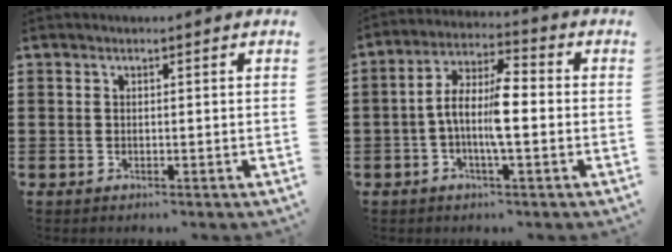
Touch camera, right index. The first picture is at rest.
{"total": 8.1, "force": [-1.3, 2.3, 7.6], "torque": [-0.161, -0.004, -0.028]}